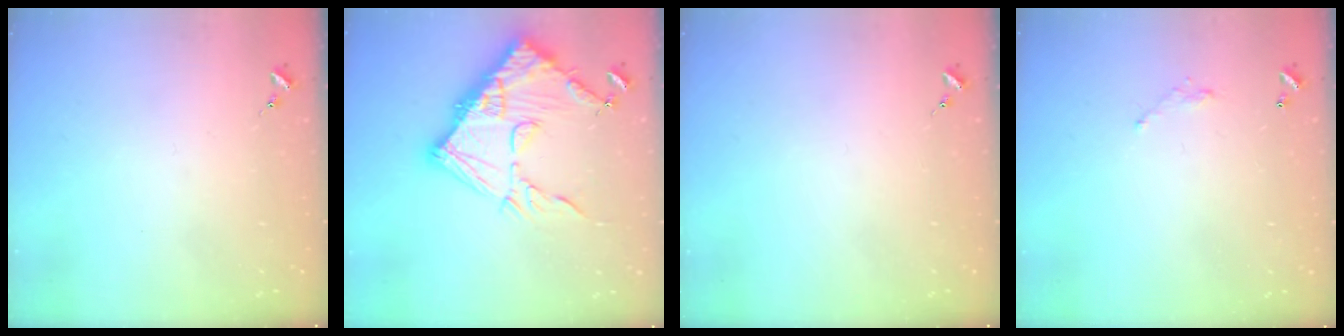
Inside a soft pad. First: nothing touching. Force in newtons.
{"total": 20.9, "press": 20.8, "slide": 1.8}
{"total": 0.0}
{"total": 5.6, "press": 5.6, "slide": 0.2}